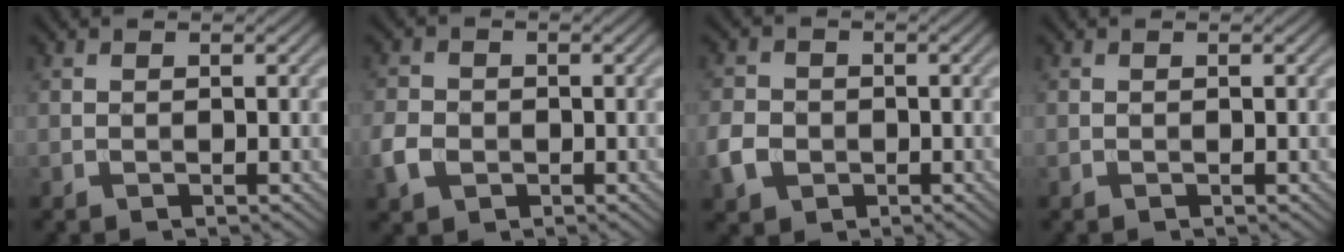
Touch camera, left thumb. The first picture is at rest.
{"total": 3.9, "force": [-1.3, 3.1, 2.0], "torque": [-0.055, -0.005, -0.033]}
{"total": 4.2, "force": [-1.4, 3.5, 1.9], "torque": [-0.053, -0.005, -0.037]}
{"total": 0.0}